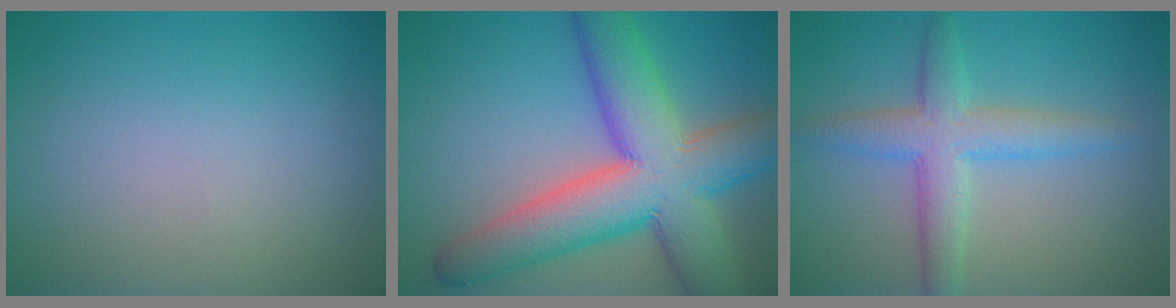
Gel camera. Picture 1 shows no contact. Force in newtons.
{"total": 11.9, "press": 11.9, "slide": 0.4}
{"total": 4.4, "press": 4.4, "slide": 0.1}